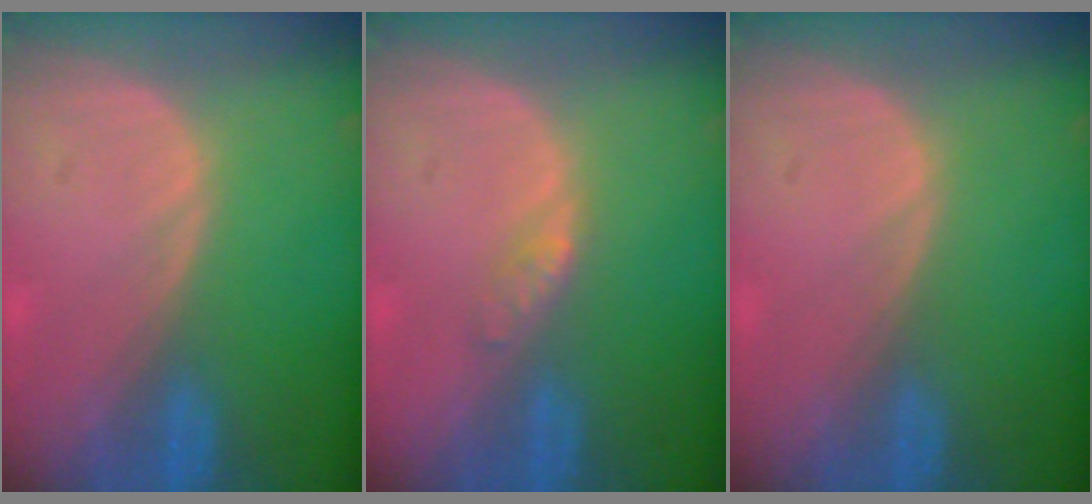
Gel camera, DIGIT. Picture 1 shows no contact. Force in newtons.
{"total": 1.7, "press": 1.7, "slide": 0.2}
{"total": 0.0}